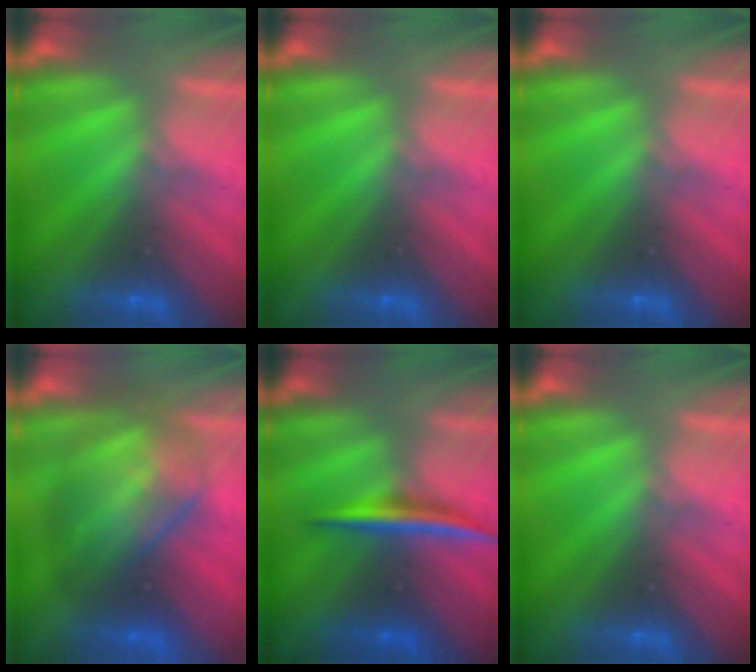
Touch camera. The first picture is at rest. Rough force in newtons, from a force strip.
{"total": 0.0}
{"total": 0.0}
{"total": 7.0}
{"total": 1.7}
{"total": 0.0}